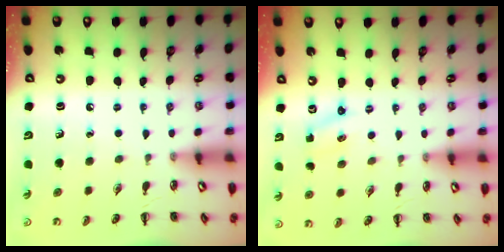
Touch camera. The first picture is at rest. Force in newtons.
{"total": 0.9, "press": 0.8, "slide": 0.3}